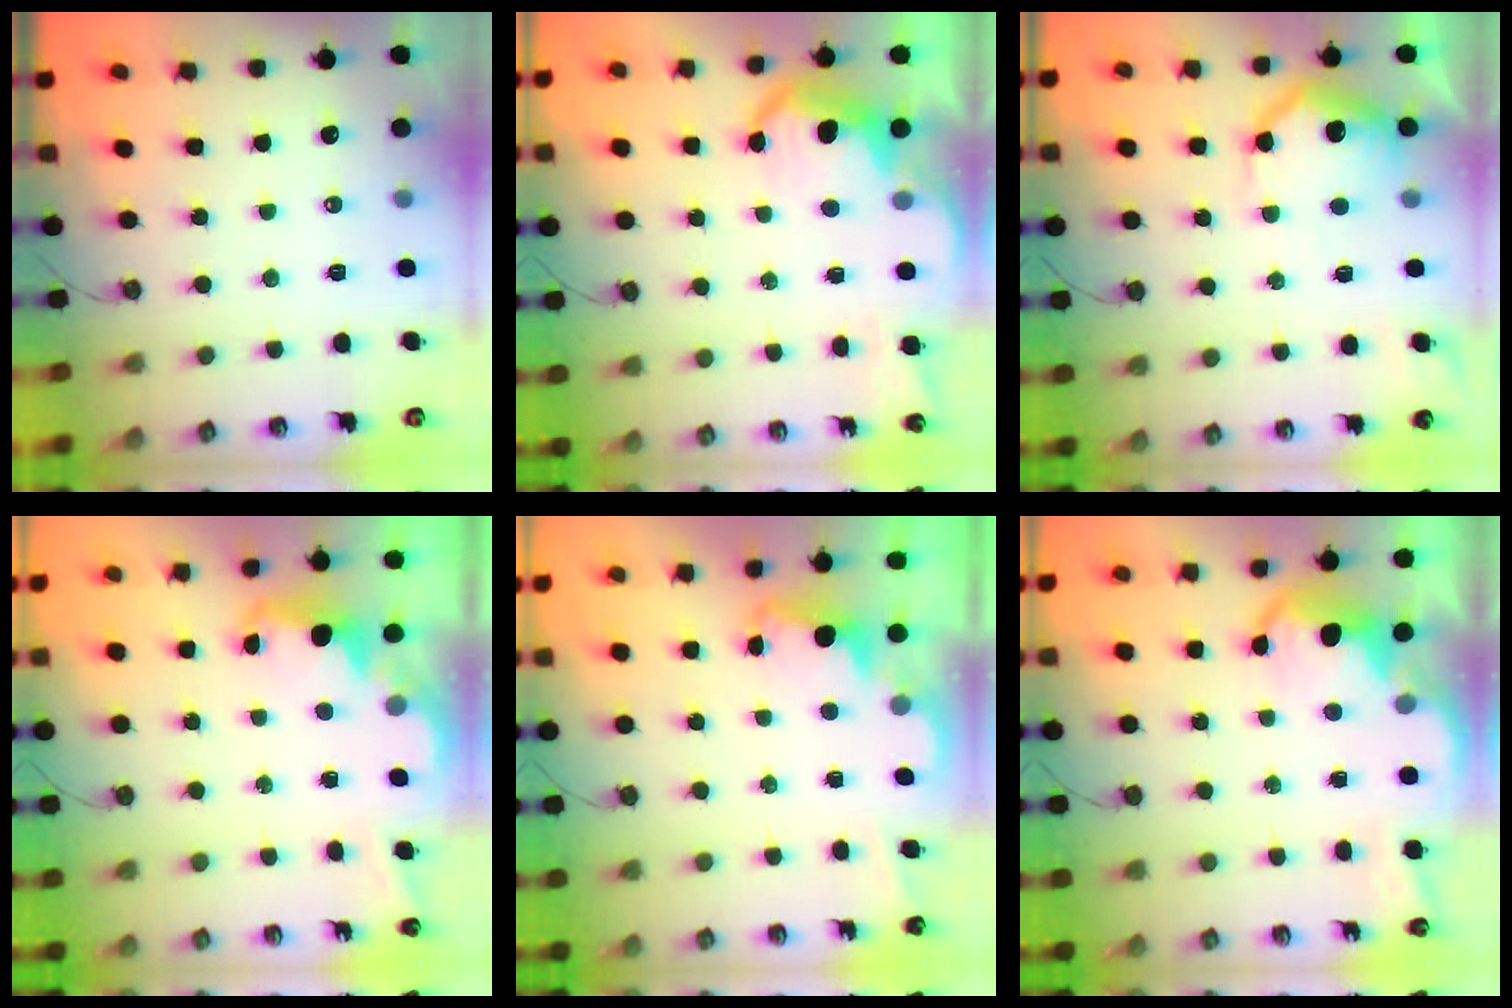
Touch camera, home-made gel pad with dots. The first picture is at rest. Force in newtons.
{"total": 8.6, "press": 8.5, "slide": 0.6}
{"total": 16.2, "press": 16.1, "slide": 1.3}
{"total": 2.4, "press": 2.4, "slide": 0.5}
{"total": 2.5, "press": 2.4, "slide": 0.5}
{"total": 6.9, "press": 6.8, "slide": 0.5}